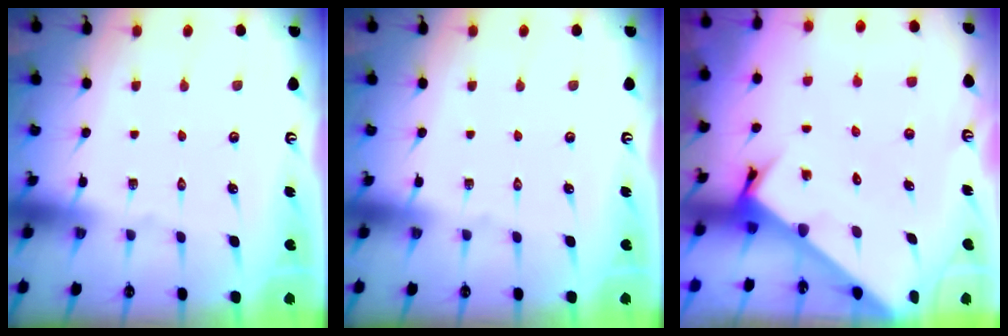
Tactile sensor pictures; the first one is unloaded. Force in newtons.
{"total": 0.0}
{"total": 3.5, "press": 3.5, "slide": 0.3}